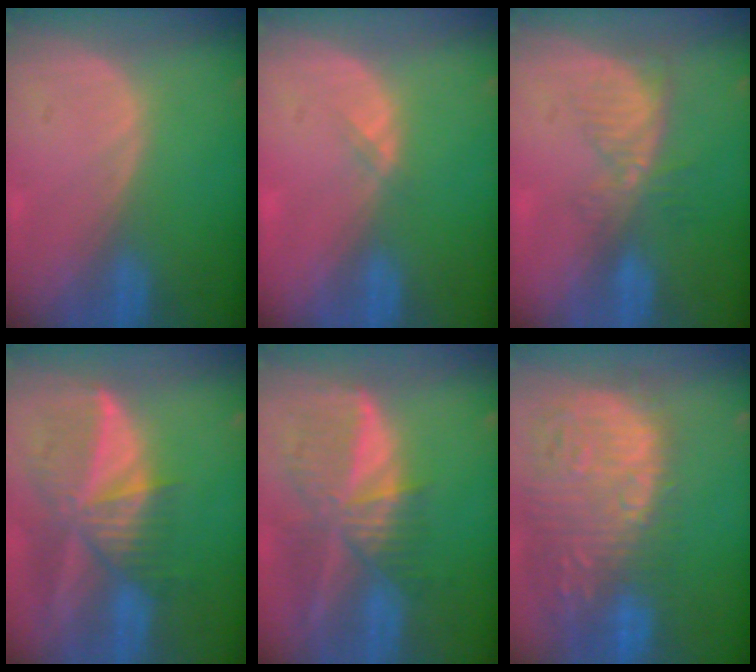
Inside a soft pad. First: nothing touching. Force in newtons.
{"total": 1.1, "press": 0.8, "slide": 0.7}
{"total": 5.4, "press": 4.6, "slide": 2.8}
{"total": 9.5, "press": 8.3, "slide": 4.6}
{"total": 9.3, "press": 8.0, "slide": 4.7}
{"total": 15.8, "press": 13.0, "slide": 9.0}